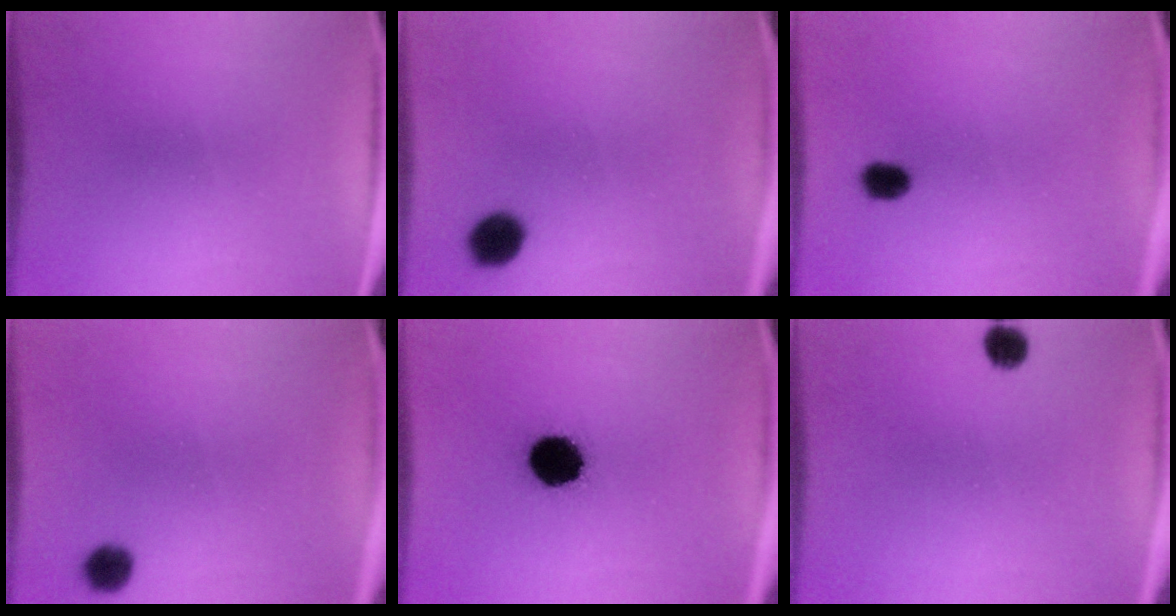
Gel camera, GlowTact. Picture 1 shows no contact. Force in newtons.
{"total": 5.5}
{"total": 2.6}
{"total": 3.5}
{"total": 12.4}
{"total": 3.2}